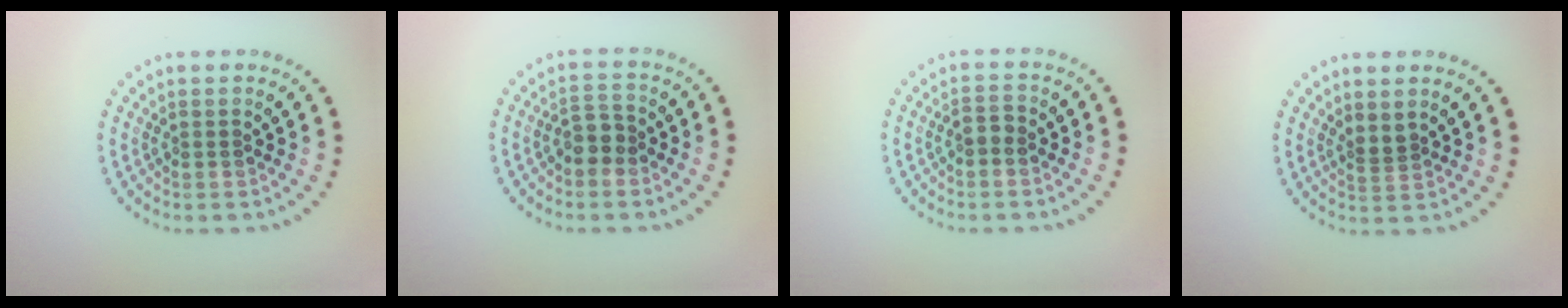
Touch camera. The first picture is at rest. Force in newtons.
{"total": 2.2, "press": 2.0, "slide": 0.9}
{"total": 1.2, "press": 1.2, "slide": 0.3}
{"total": 1.1, "press": 0.8, "slide": 0.8}